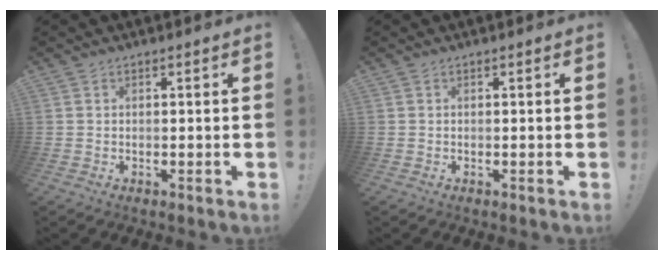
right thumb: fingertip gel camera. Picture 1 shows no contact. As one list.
[{"total": 0.0}]